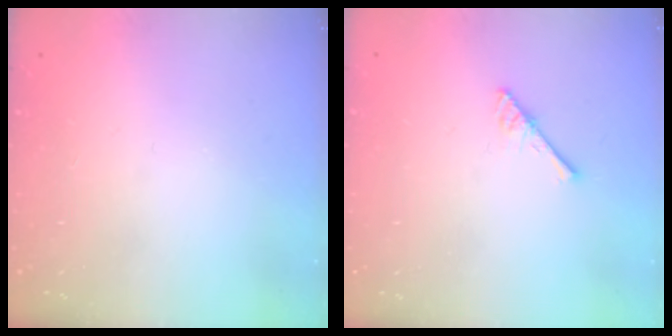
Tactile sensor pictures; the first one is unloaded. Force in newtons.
{"total": 4.2, "press": 4.2, "slide": 0.4}